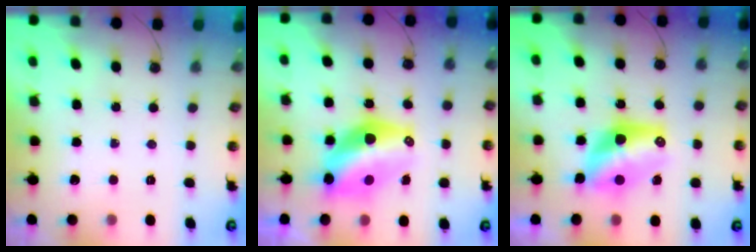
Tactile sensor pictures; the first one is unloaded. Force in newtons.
{"total": 12.5, "press": 12.4, "slide": 0.9}
{"total": 11.9, "press": 11.3, "slide": 3.6}